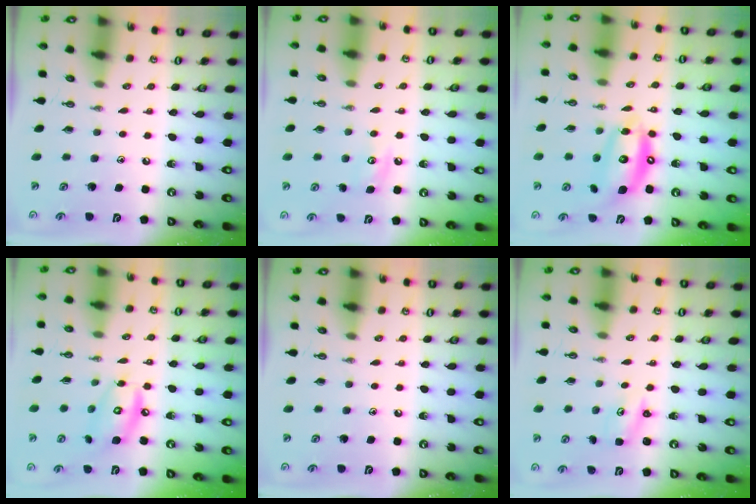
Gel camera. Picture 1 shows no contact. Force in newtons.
{"total": 6.4, "press": 6.3, "slide": 0.8}
{"total": 12.4, "press": 12.4, "slide": 0.9}
{"total": 10.2, "press": 10.2, "slide": 0.7}
{"total": 0.0}
{"total": 1.8, "press": 1.8, "slide": 0.2}